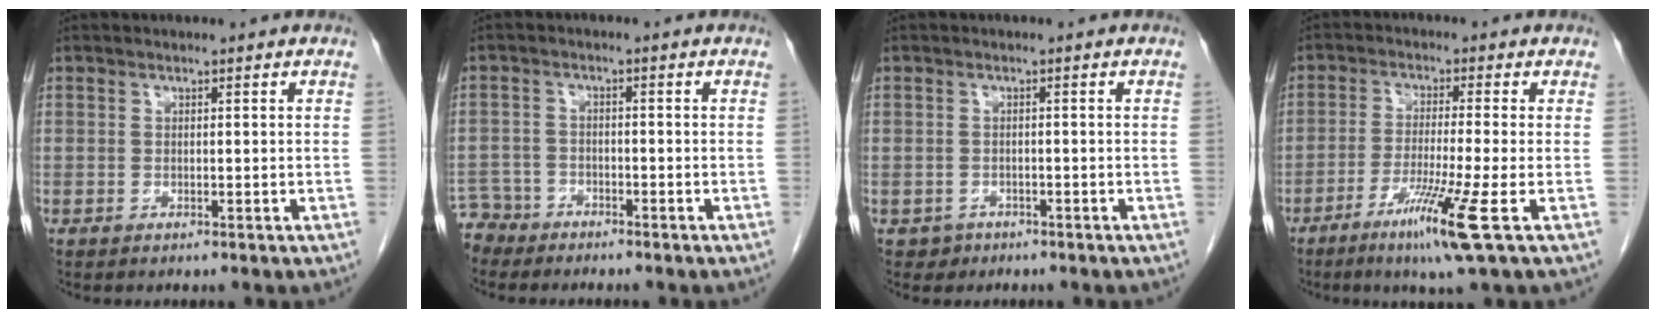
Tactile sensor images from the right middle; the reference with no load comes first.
{"total": 4.8, "force": [-4.3, 2.0, -0.7], "torque": [0.013, -0.003, -0.086]}
{"total": 1.7, "force": [-1.0, 1.4, -0.2], "torque": [0.002, 0.008, -0.014]}
{"total": 8.6, "force": [-4.1, -1.5, 7.4], "torque": [-0.135, -0.030, -0.077]}